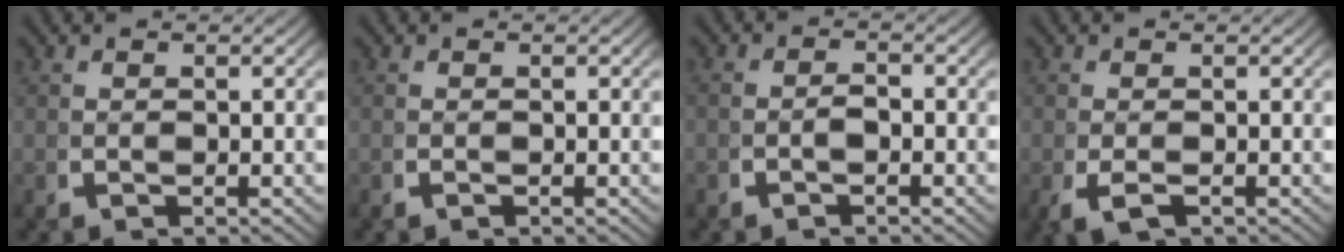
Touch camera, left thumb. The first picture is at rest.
{"total": 0.0}
{"total": 1.4, "force": [-1.0, 0.8, 0.7], "torque": [-0.016, -0.004, -0.019]}
{"total": 2.0, "force": [-1.0, 1.0, 1.5], "torque": [-0.047, -0.013, -0.007]}